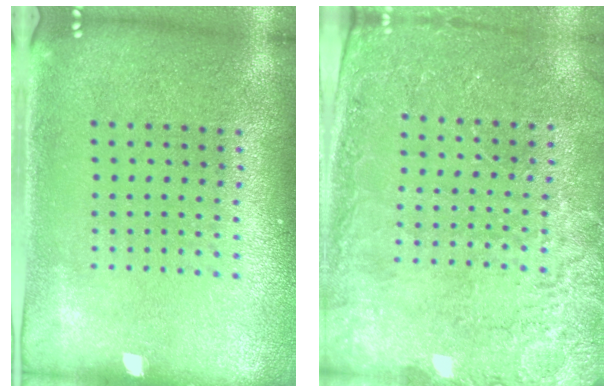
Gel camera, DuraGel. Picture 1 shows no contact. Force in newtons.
{"total": 2.6, "press": 2.5, "slide": 0.5}